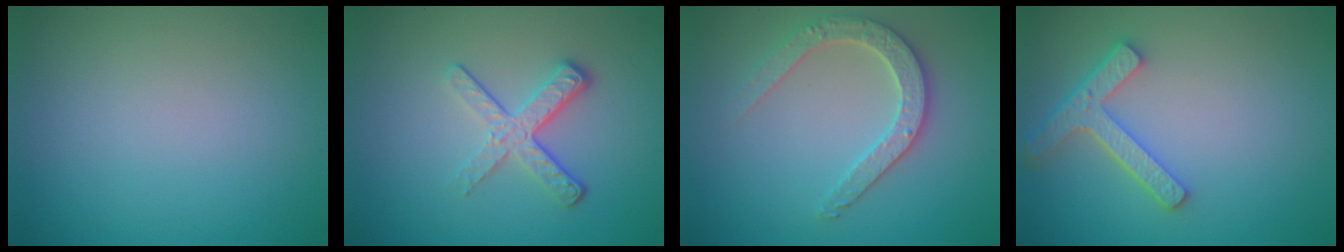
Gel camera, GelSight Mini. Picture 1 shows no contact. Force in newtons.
{"total": 3.7, "press": 2.5, "slide": 2.7}
{"total": 3.4, "press": 3.1, "slide": 1.4}
{"total": 3.8, "press": 3.0, "slide": 2.3}